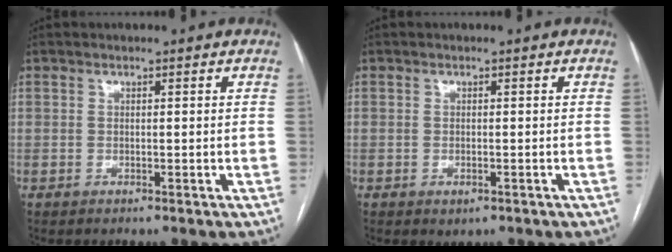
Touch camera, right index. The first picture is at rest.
{"total": 1.3, "force": [-0.6, 0.8, 0.9], "torque": [-0.011, -0.001, -0.001]}